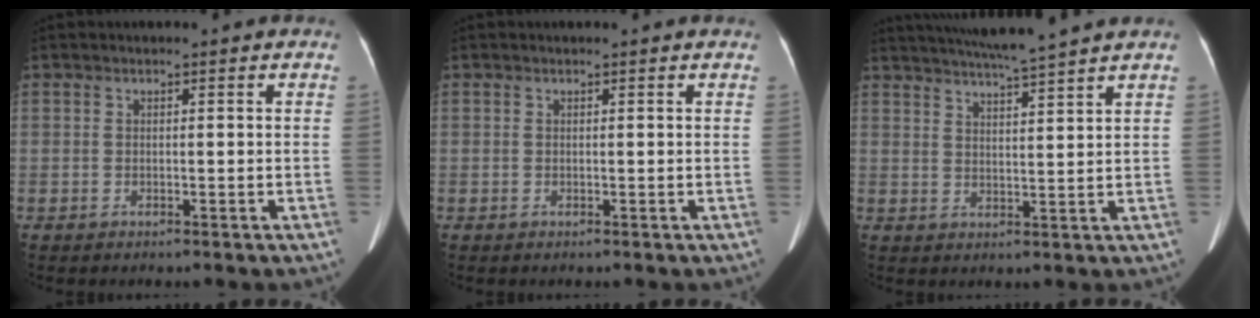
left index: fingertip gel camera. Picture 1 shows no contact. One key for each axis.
{"total": 1.0, "fx": 1.0, "fy": 0.2, "fz": 0.2, "tx": -0.013, "ty": 0.013, "tz": 0.009}
{"total": 10.1, "fx": 9.0, "fy": -1.5, "fz": 4.2, "tx": -0.074, "ty": 0.007, "tz": 0.135}